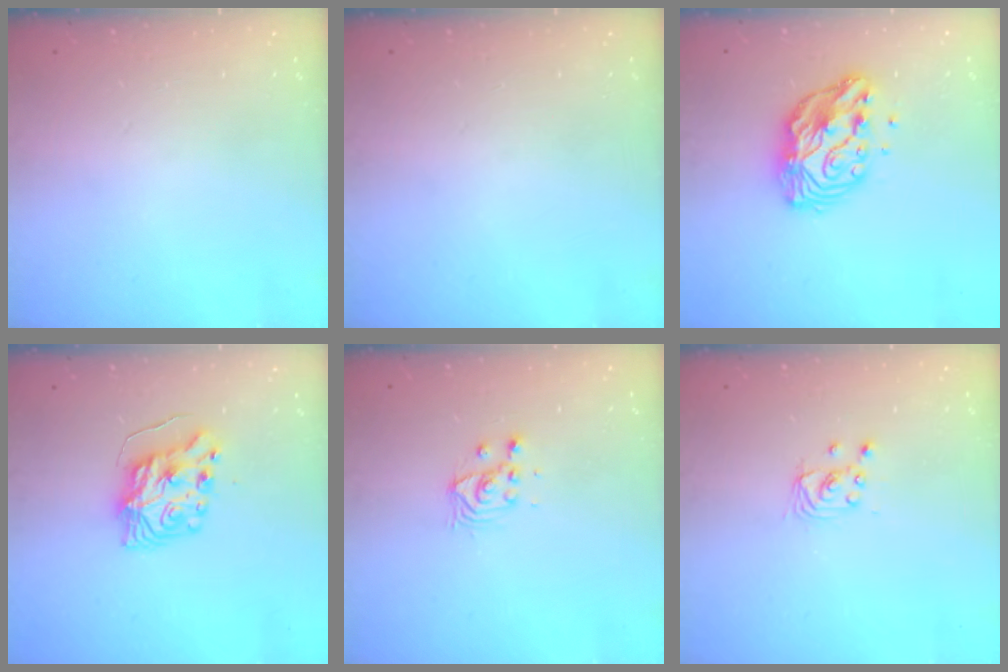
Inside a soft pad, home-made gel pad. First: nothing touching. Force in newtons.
{"total": 0.0}
{"total": 11.3, "press": 11.3, "slide": 1.0}
{"total": 8.9, "press": 8.9, "slide": 0.9}
{"total": 3.8, "press": 3.8, "slide": 0.3}
{"total": 2.8, "press": 2.8, "slide": 0.2}